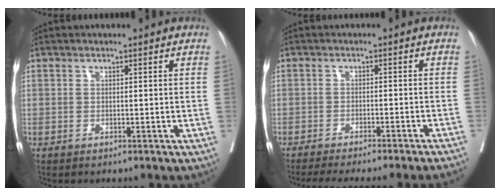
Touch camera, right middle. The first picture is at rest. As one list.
[{"total": 13.0, "force": [-11.5, -1.2, 5.9], "torque": [-0.063, -0.032, -0.155]}]